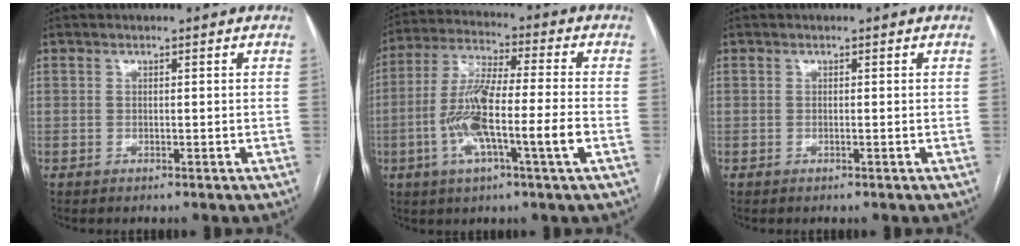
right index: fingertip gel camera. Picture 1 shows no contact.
{"total": 13.3, "force": [-3.6, 0.9, 12.8], "torque": [-0.250, 0.002, -0.070]}
{"total": 0.0}